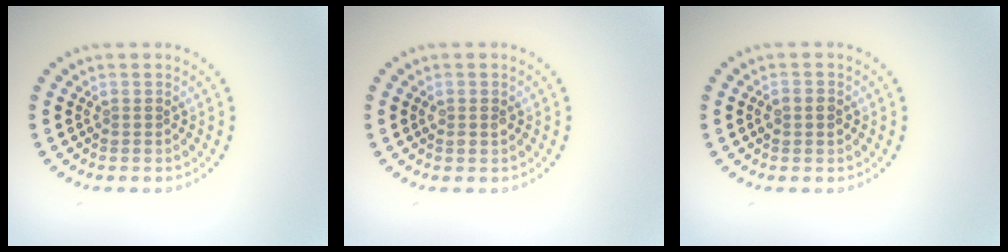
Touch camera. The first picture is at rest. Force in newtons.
{"total": 1.1, "press": 1.1, "slide": 0.4}
{"total": 1.2, "press": 1.1, "slide": 0.1}